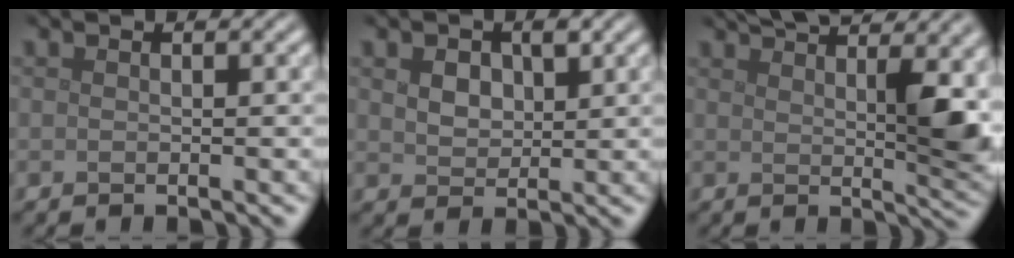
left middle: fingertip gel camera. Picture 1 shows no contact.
{"total": 2.7, "force": [1.0, 1.9, 1.7], "torque": [-0.037, -0.002, 0.019]}
{"total": 8.5, "force": [4.6, 2.4, 6.7], "torque": [-0.081, 0.014, 0.075]}